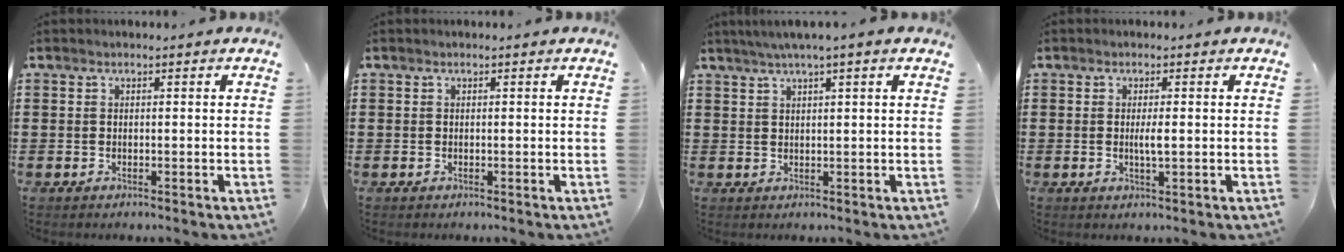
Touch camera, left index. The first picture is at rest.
{"total": 0.0}
{"total": 2.3, "force": [1.6, -0.3, 1.6], "torque": [-0.033, 0.002, 0.027]}
{"total": 2.2, "force": [0.0, 0.3, 2.2], "torque": [-0.043, -0.004, -0.001]}